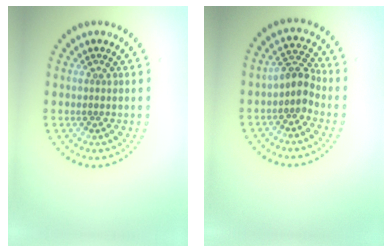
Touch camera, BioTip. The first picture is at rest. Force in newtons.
{"total": 2.5, "press": 2.1, "slide": 1.5}